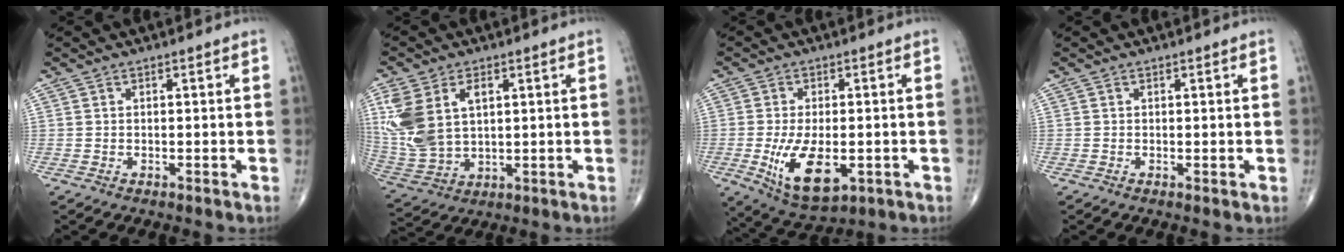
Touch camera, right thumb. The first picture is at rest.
{"total": 14.6, "force": [3.9, 8.9, 10.8], "torque": [-0.240, -0.004, 0.091]}
{"total": 11.7, "force": [-2.7, 5.9, 9.8], "torque": [-0.169, -0.013, -0.032]}
{"total": 0.0}